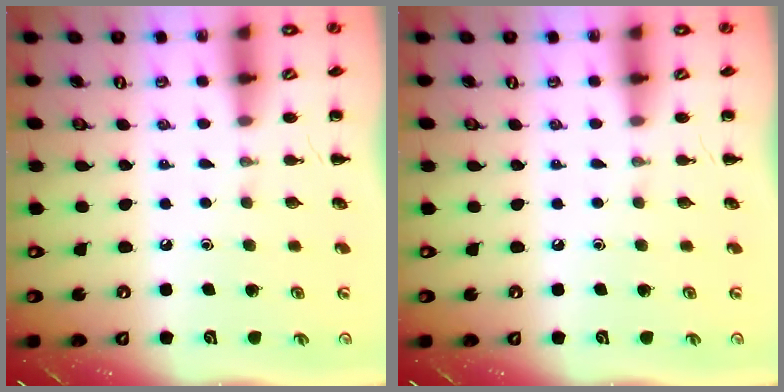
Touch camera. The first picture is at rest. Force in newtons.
{"total": 0.0}